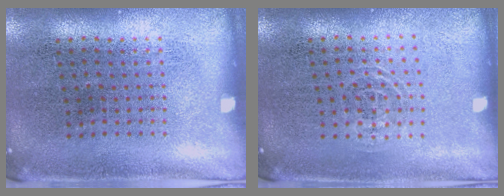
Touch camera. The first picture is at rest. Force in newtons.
{"total": 0.8, "press": 0.5, "slide": 0.6}